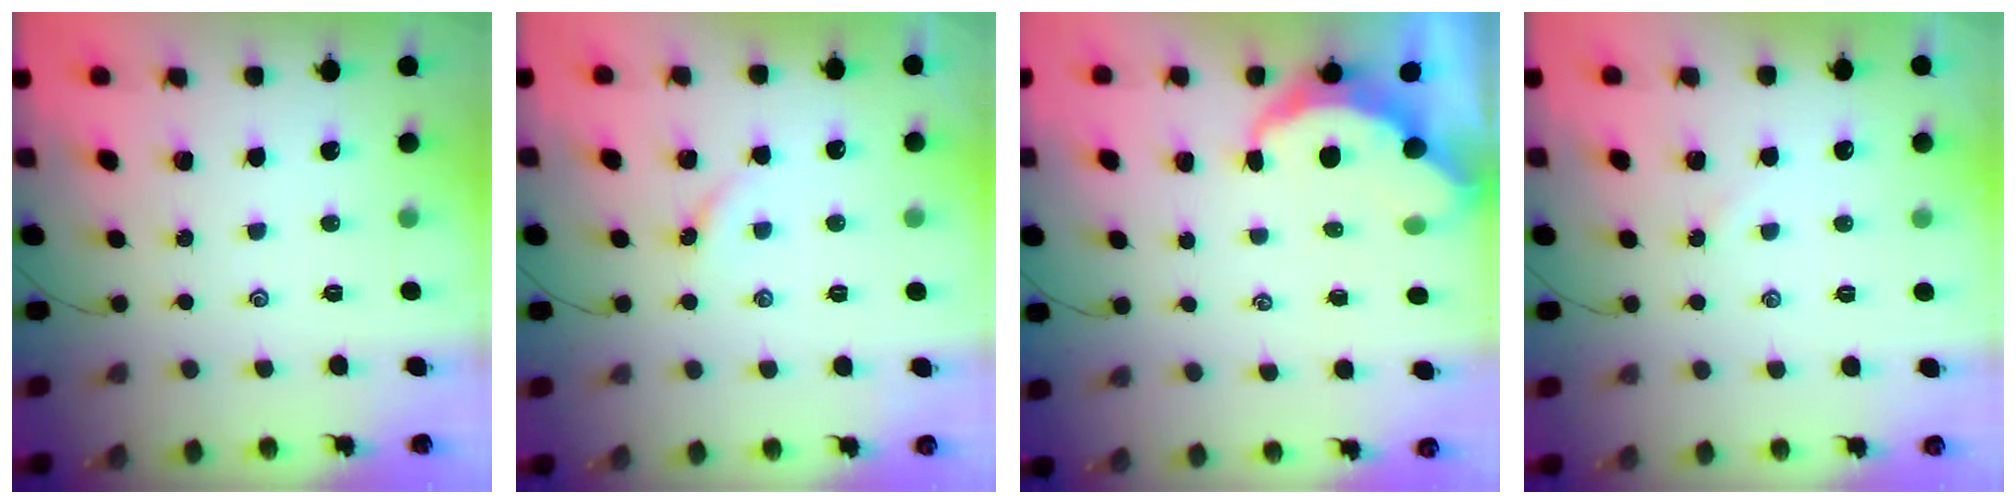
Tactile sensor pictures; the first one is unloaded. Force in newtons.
{"total": 3.0, "press": 2.9, "slide": 0.4}
{"total": 5.8, "press": 5.8, "slide": 0.4}
{"total": 2.7, "press": 2.7, "slide": 0.4}